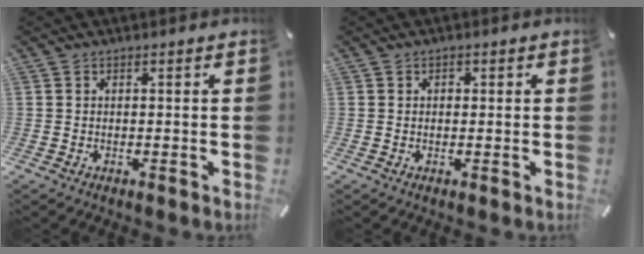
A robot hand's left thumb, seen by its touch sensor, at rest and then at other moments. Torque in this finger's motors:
{"motor_torque": [0.18, 0.52, 0.00, -0.09, -0.03]}